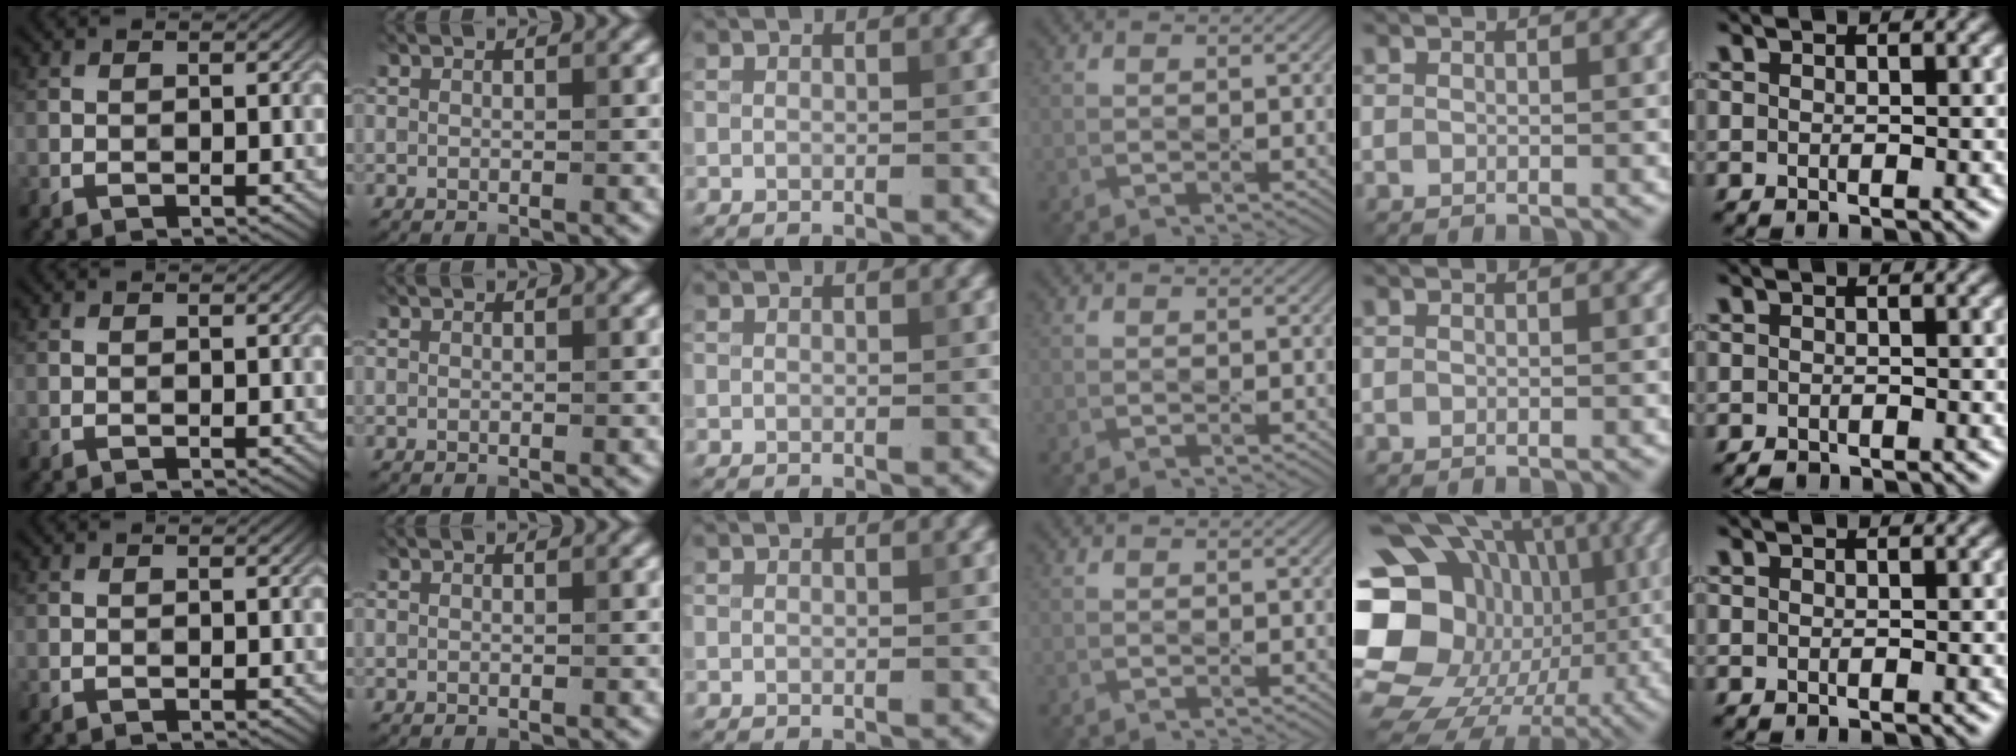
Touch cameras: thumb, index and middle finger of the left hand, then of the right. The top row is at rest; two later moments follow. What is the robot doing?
{"motion": "press", "object": "keyboard"}